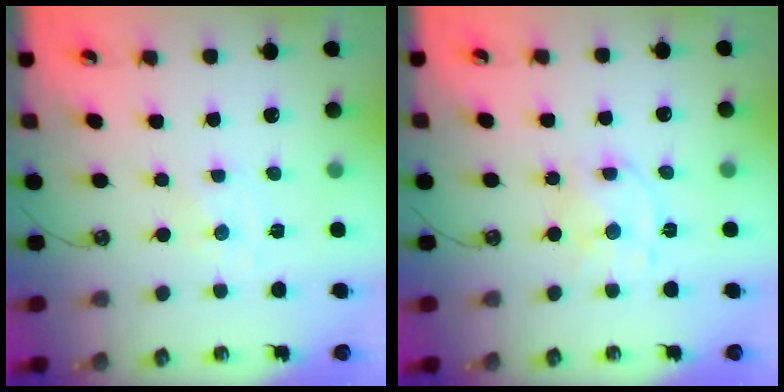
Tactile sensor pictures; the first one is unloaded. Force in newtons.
{"total": 8.0, "press": 8.0, "slide": 0.5}